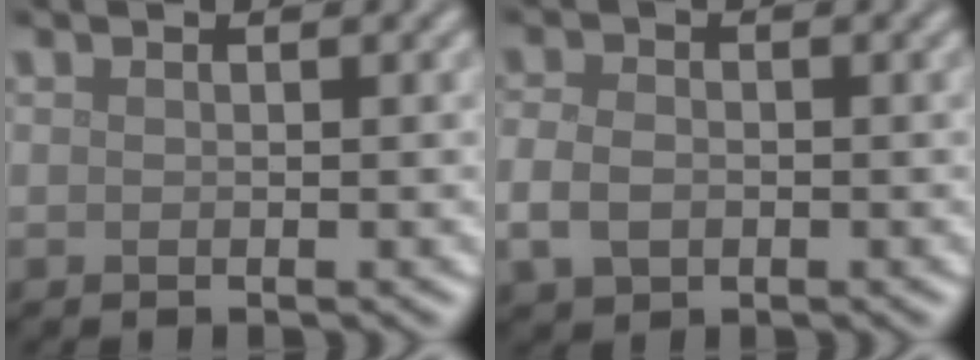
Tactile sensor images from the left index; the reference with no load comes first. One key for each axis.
{"total": 2.9, "fx": -0.7, "fy": 2.2, "fz": 1.8, "tx": -0.042, "ty": -0.003, "tz": -0.018}